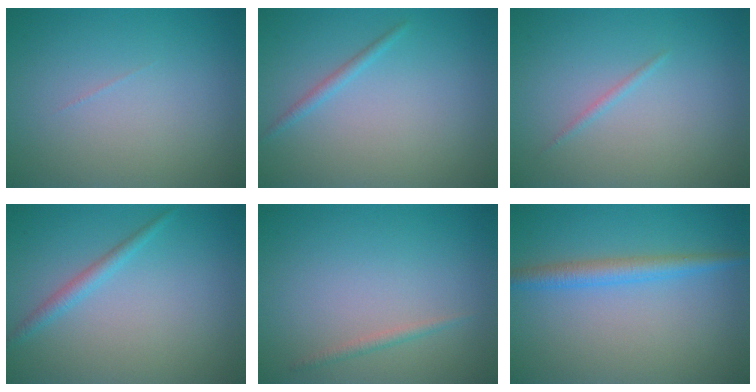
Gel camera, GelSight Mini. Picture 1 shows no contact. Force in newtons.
{"total": 1.0, "press": 1.0, "slide": 0.0}
{"total": 0.6, "press": 0.6, "slide": 0.0}
{"total": 1.5, "press": 1.5, "slide": 0.1}
{"total": 0.9, "press": 0.9, "slide": 0.1}
{"total": 2.7, "press": 2.7, "slide": 0.0}